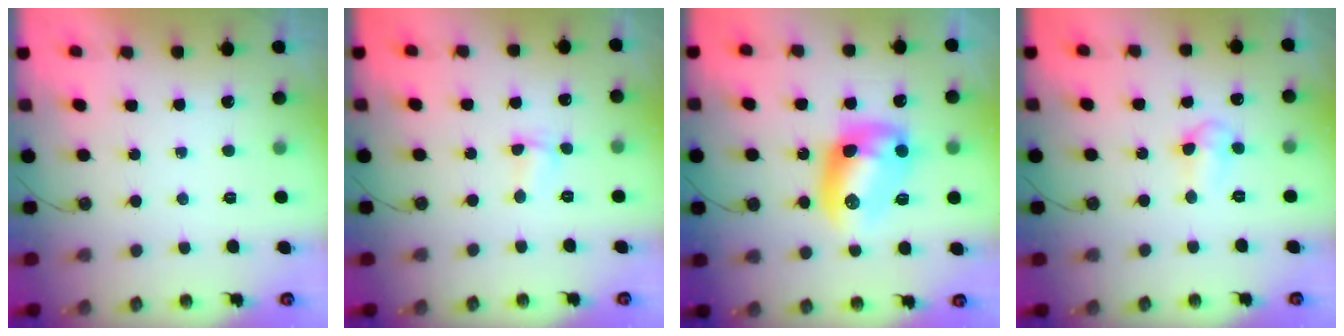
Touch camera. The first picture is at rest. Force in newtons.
{"total": 2.4, "press": 2.4, "slide": 0.6}
{"total": 12.6, "press": 12.6, "slide": 0.9}
{"total": 5.4, "press": 5.3, "slide": 0.9}